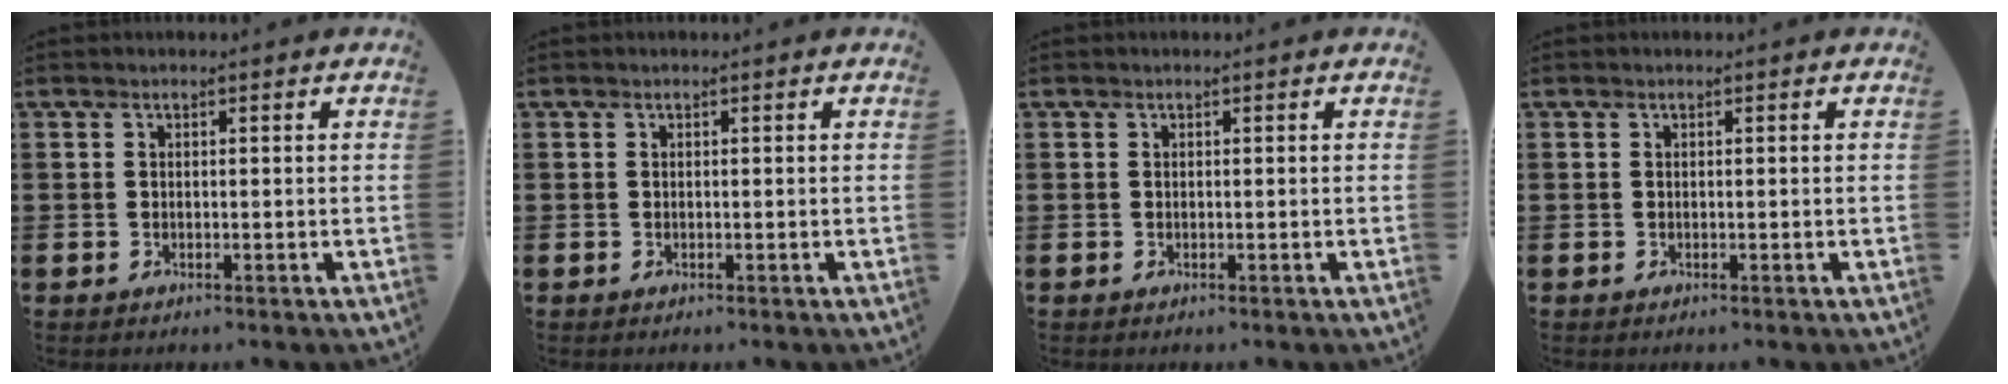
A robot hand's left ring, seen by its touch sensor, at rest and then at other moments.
{"total": 0.0}
{"total": 0.0}
{"total": 0.0}